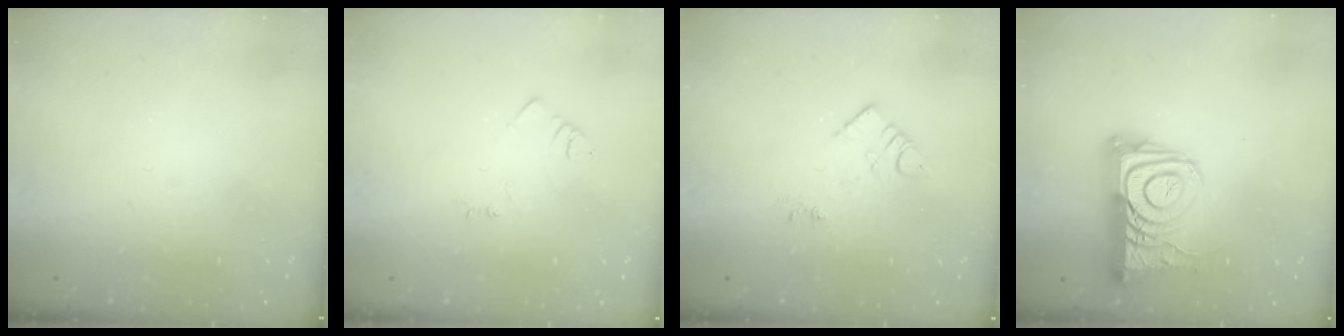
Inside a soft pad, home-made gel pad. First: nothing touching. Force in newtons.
{"total": 2.7, "press": 2.7, "slide": 0.4}
{"total": 5.6, "press": 5.5, "slide": 0.6}
{"total": 16.4, "press": 16.3, "slide": 1.5}